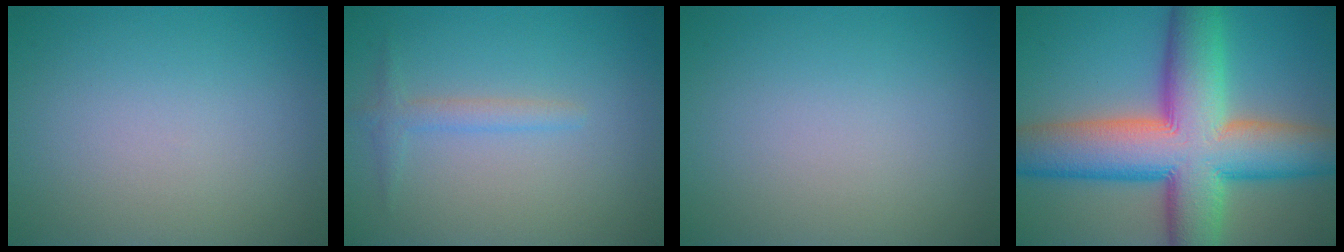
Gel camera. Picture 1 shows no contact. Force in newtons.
{"total": 1.6, "press": 1.6, "slide": 0.1}
{"total": 0.0}
{"total": 14.9, "press": 14.9, "slide": 0.7}